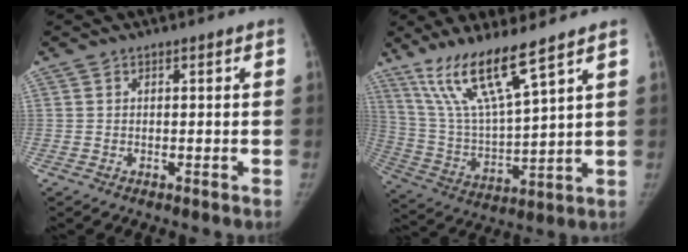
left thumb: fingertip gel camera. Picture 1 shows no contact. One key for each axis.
{"total": 14.4, "fx": 9.9, "fy": 1.6, "fz": 10.4, "tx": -0.200, "ty": -0.053, "tz": 0.208}